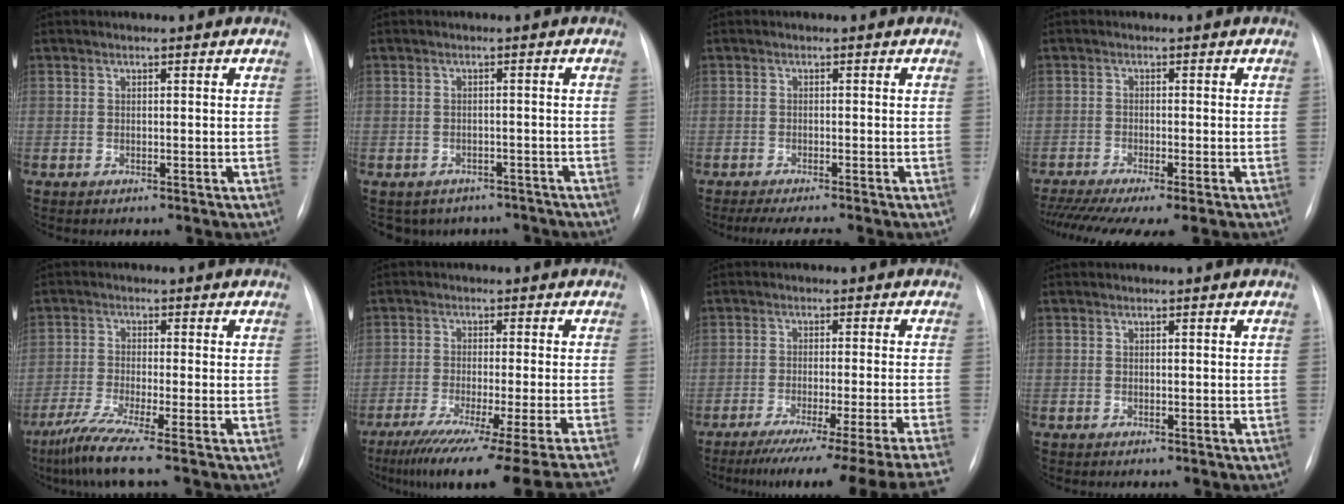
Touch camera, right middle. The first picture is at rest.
{"total": 7.7, "force": [-6.4, 4.3, 0.6], "torque": [0.002, 0.015, -0.069]}
{"total": 5.1, "force": [-4.3, -0.1, 2.8], "torque": [-0.042, -0.012, -0.068]}
{"total": 9.8, "force": [-7.6, 0.8, 6.2], "torque": [-0.095, -0.015, -0.121]}
{"total": 6.3, "force": [-4.6, -1.3, 4.2], "torque": [-0.084, -0.027, -0.091]}
{"total": 23.1, "force": [-19.6, -2.3, 12.0], "torque": [-0.109, -0.075, -0.277]}
{"total": 19.9, "force": [-17.2, -3.0, 9.6], "torque": [-0.077, -0.055, -0.234]}
{"total": 0.0}